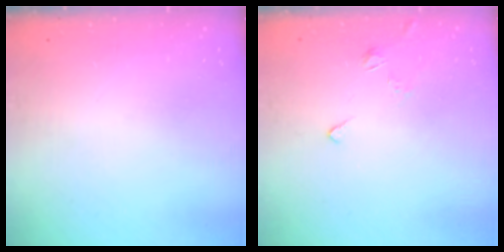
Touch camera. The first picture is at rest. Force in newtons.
{"total": 2.9, "press": 2.8, "slide": 0.6}